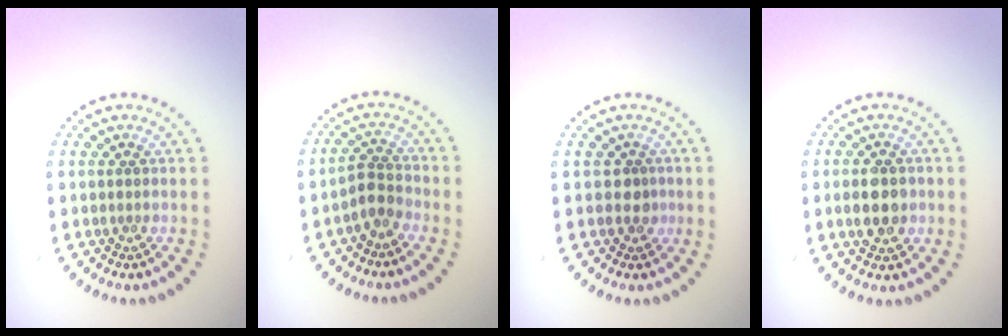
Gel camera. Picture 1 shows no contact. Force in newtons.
{"total": 2.1, "press": 1.7, "slide": 1.2}
{"total": 1.6, "press": 1.3, "slide": 0.9}
{"total": 3.6, "press": 3.6, "slide": 0.2}